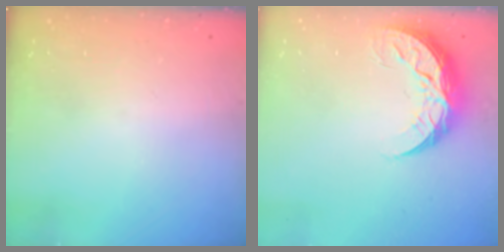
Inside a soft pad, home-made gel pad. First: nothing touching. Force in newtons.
{"total": 9.0, "press": 9.0, "slide": 0.3}